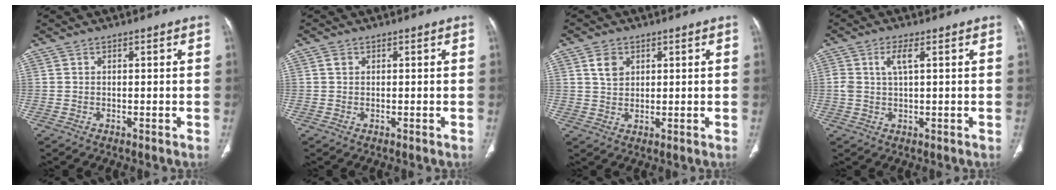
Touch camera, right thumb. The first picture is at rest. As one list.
[{"total": 0.8, "force": [0.3, 0.7, 0.4], "torque": [-0.001, 0.002, 0.005]}, {"total": 4.0, "force": [1.8, 2.9, 2.1], "torque": [-0.022, -0.007, 0.036]}, {"total": 3.7, "force": [1.2, 1.2, 3.3], "torque": [-0.080, 0.006, 0.027]}]